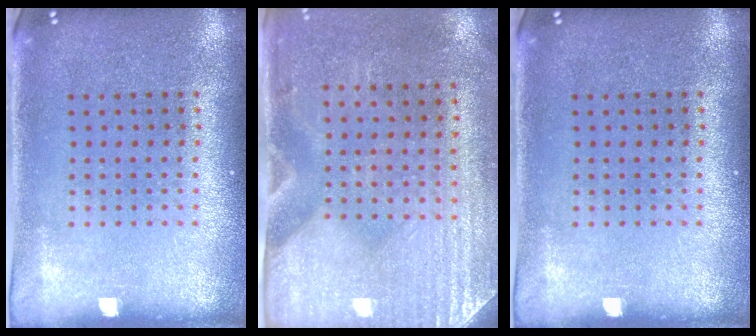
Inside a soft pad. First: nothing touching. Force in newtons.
{"total": 2.9, "press": 2.5, "slide": 1.5}
{"total": 0.0}